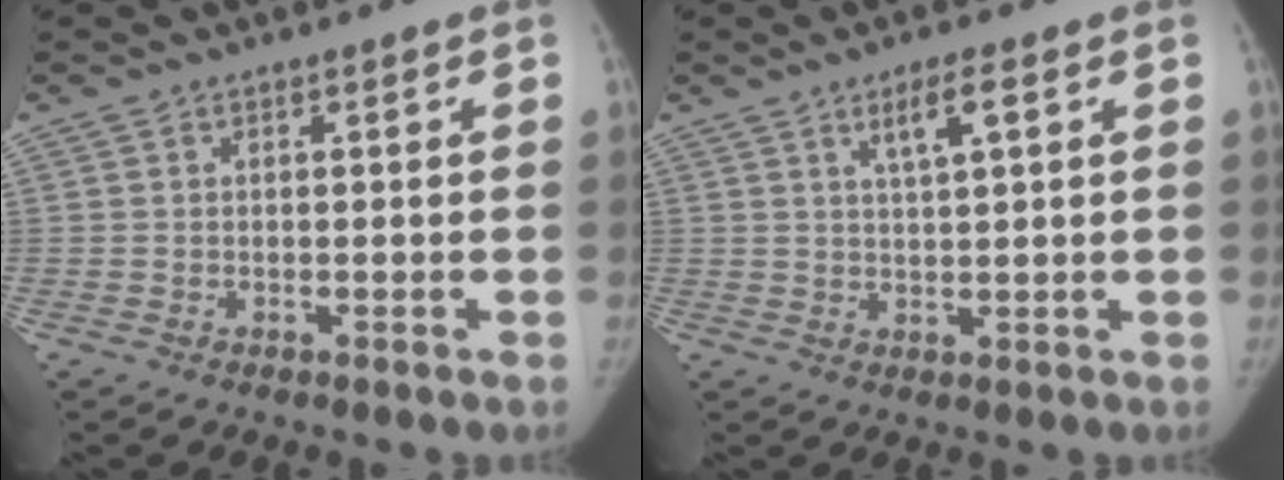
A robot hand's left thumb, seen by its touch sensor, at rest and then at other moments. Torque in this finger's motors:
{"motor_torque": [-0.19, -0.01, 0.70, -0.15, 0.12]}